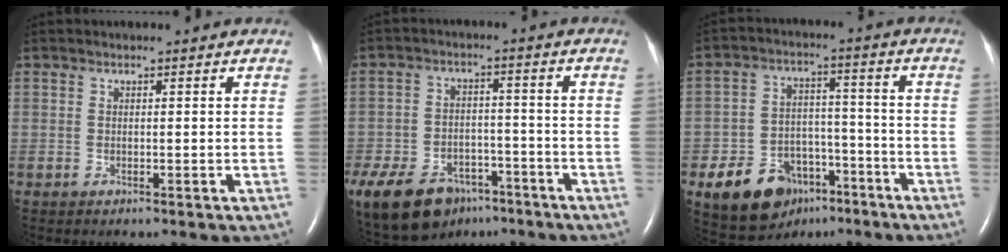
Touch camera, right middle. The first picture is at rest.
{"total": 23.7, "force": [-14.7, 14.7, 11.3], "torque": [-0.318, -0.028, -0.223]}
{"total": 11.9, "force": [-6.9, 7.9, 5.6], "torque": [-0.105, 0.017, -0.105]}